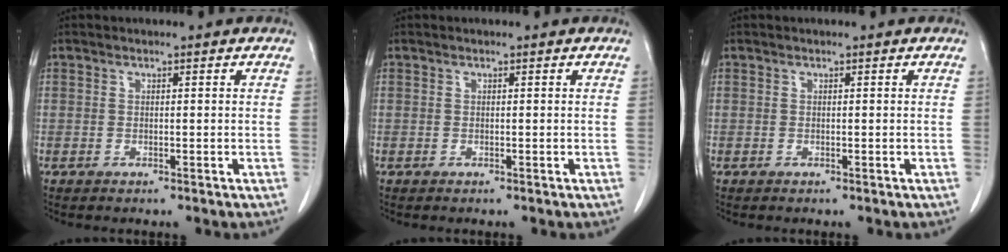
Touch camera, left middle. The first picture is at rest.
{"total": 0.0}
{"total": 0.0}